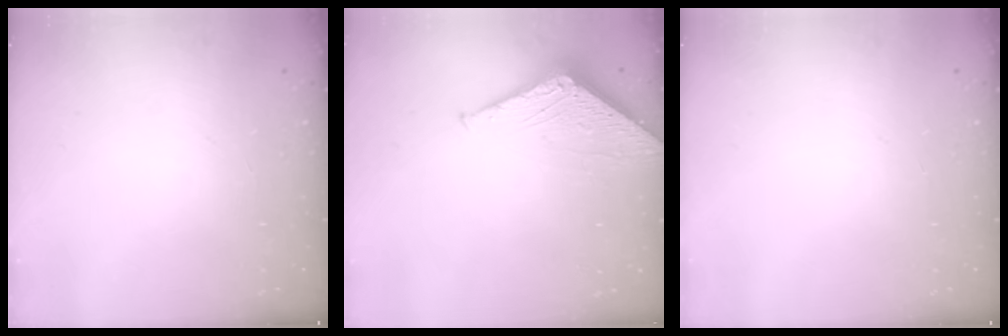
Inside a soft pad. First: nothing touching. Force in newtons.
{"total": 3.8, "press": 3.8, "slide": 0.5}
{"total": 0.0}